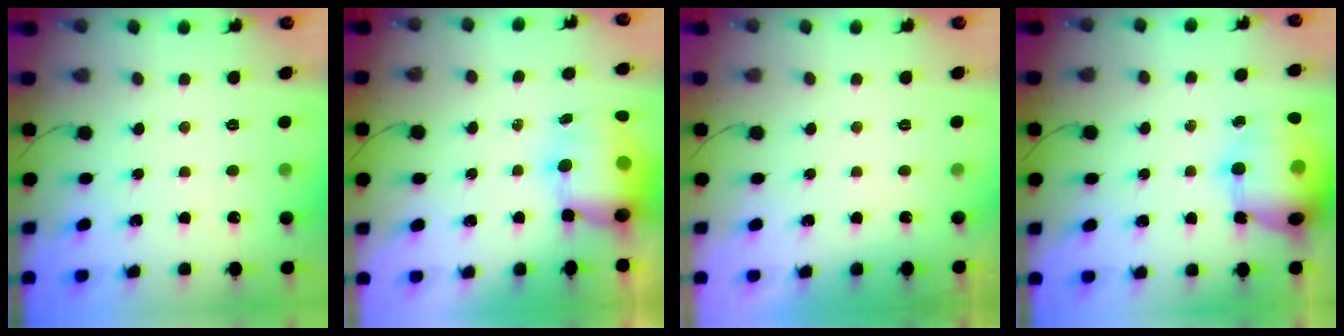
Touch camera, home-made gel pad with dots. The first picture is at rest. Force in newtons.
{"total": 12.3, "press": 11.9, "slide": 3.0}
{"total": 0.0}
{"total": 18.0, "press": 17.4, "slide": 4.4}